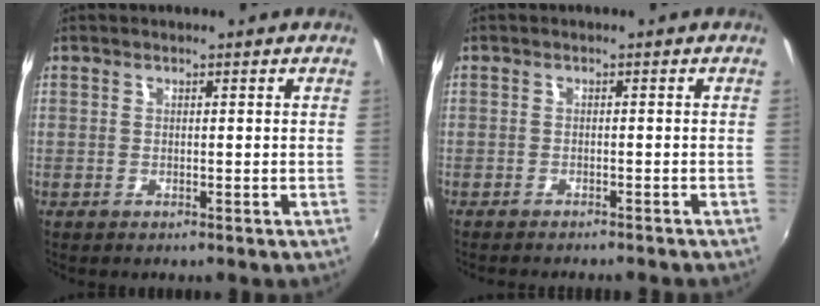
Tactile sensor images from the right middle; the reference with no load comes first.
{"total": 5.0, "force": [-4.5, 0.7, 2.0], "torque": [-0.044, -0.016, -0.066]}